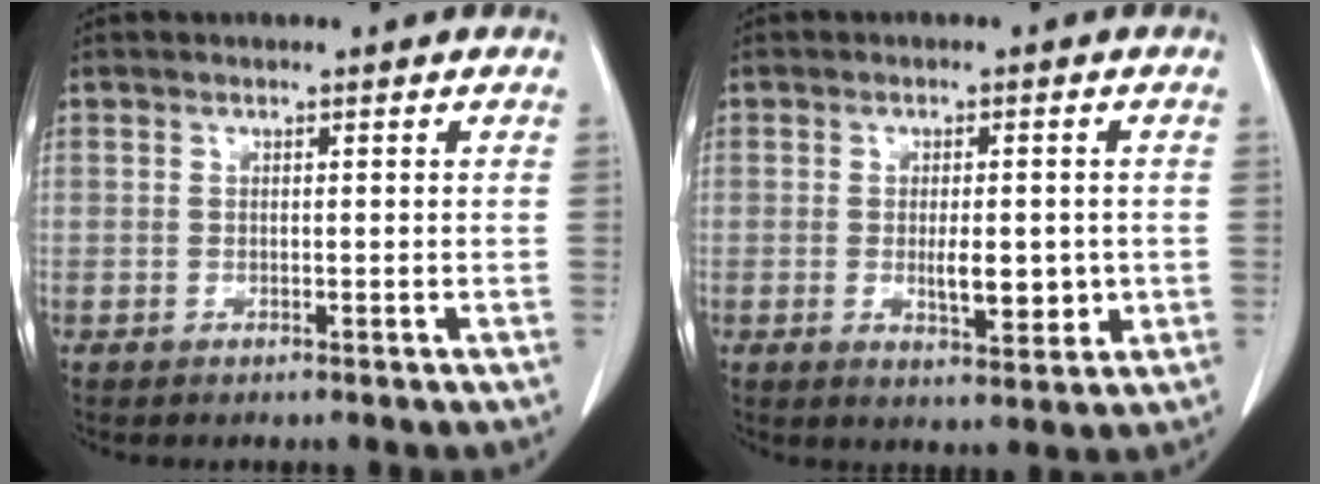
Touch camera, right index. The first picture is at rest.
{"total": 5.7, "force": [-0.7, 2.1, 5.2], "torque": [-0.078, -0.007, -0.005]}